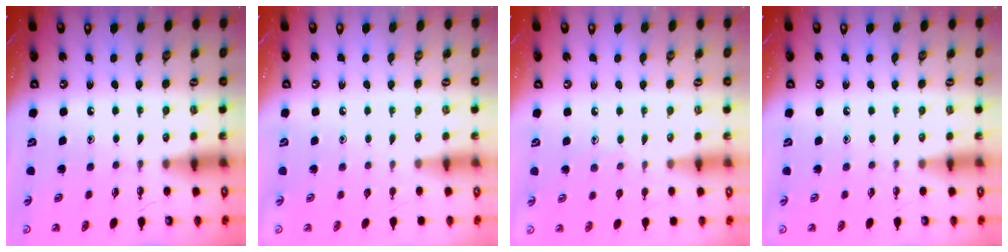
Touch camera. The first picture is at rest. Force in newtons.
{"total": 0.0}
{"total": 6.7, "press": 6.7, "slide": 0.8}
{"total": 0.0}